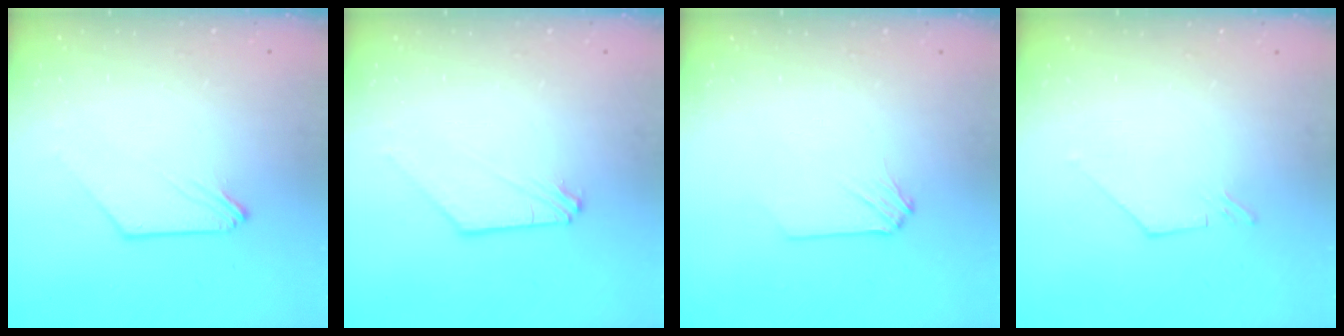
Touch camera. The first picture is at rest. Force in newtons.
{"total": 0.0}
{"total": 0.0}
{"total": 1.2, "press": 1.1, "slide": 0.1}